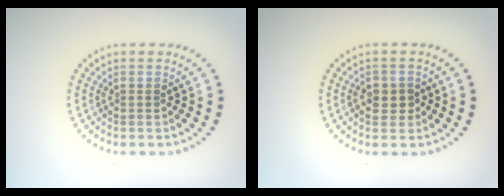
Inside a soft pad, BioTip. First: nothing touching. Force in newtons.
{"total": 2.3, "press": 2.3, "slide": 0.6}